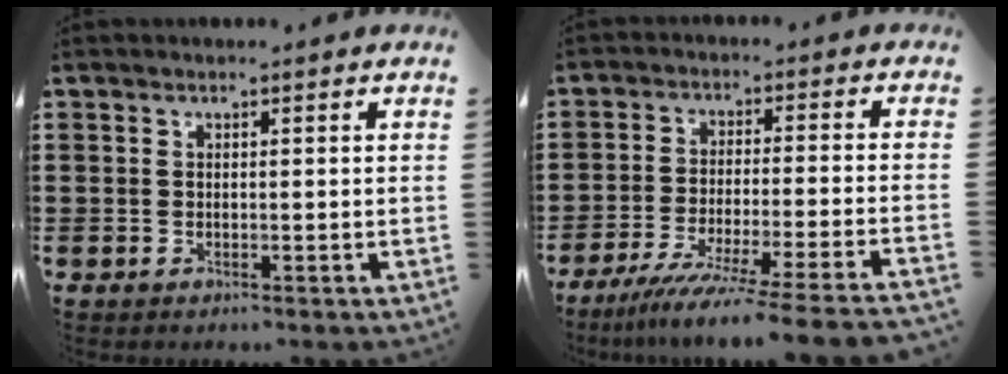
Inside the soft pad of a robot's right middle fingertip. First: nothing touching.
{"total": 7.8, "force": [-6.7, -1.2, 3.8], "torque": [-0.063, -0.022, -0.133]}